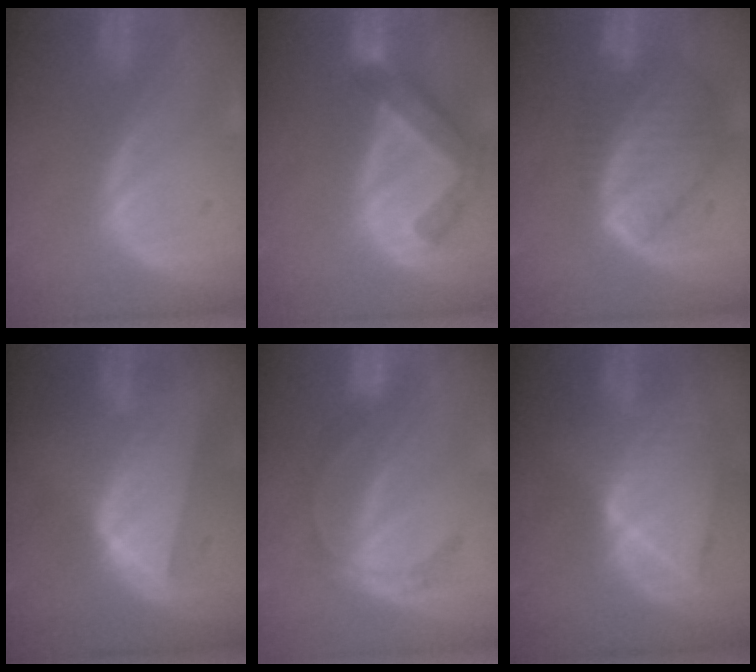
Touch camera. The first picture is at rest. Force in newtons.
{"total": 6.3, "press": 5.9, "slide": 2.2}
{"total": 9.3, "press": 8.0, "slide": 4.7}
{"total": 7.6, "press": 7.0, "slide": 3.0}
{"total": 4.4, "press": 4.1, "slide": 1.4}
{"total": 9.0, "press": 8.0, "slide": 4.2}